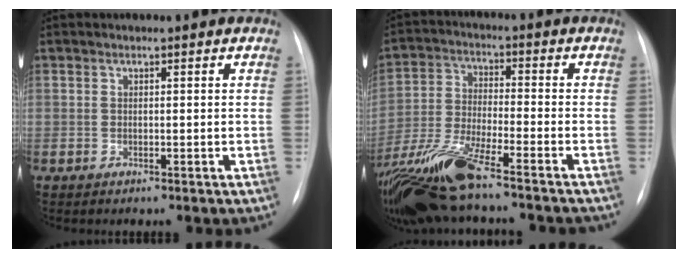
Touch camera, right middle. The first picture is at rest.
{"total": 16.4, "force": [-12.9, 1.9, 10.0], "torque": [-0.229, -0.028, -0.238]}